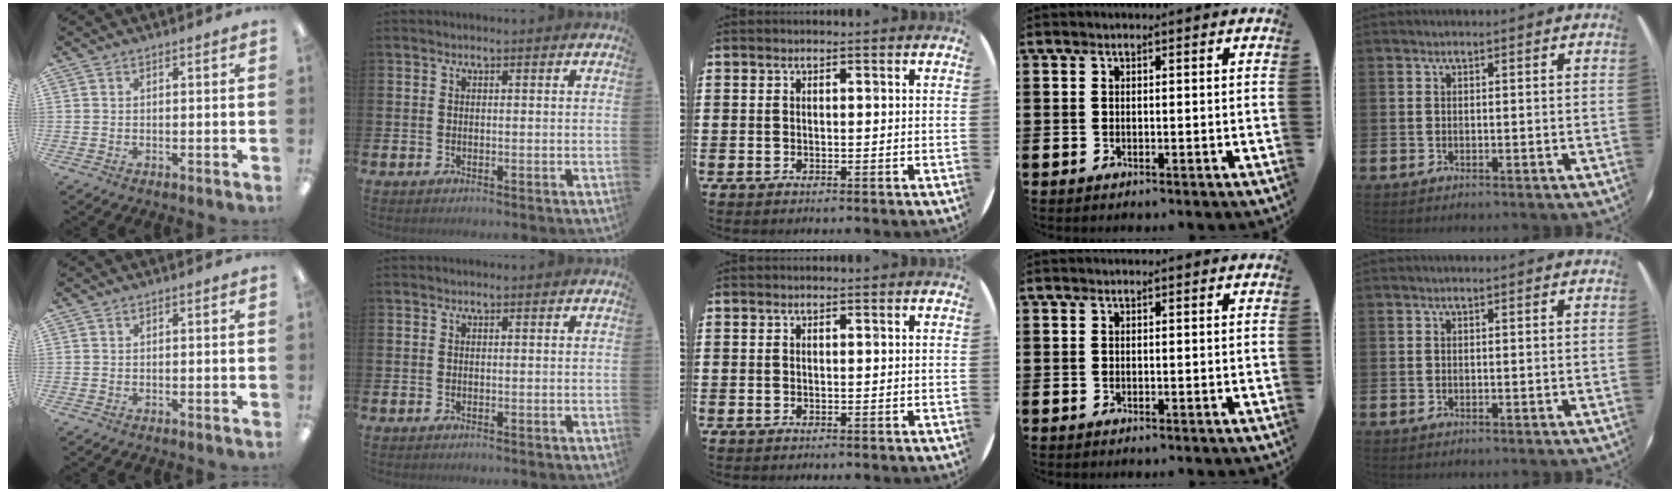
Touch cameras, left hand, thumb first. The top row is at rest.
{}